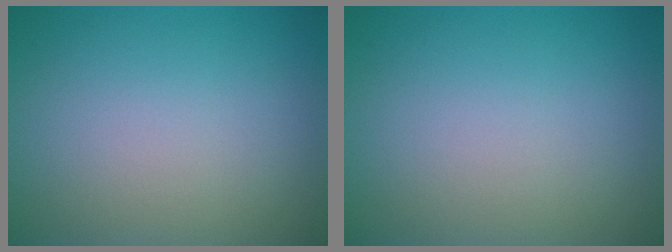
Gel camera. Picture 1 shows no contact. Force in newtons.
{"total": 0.0}